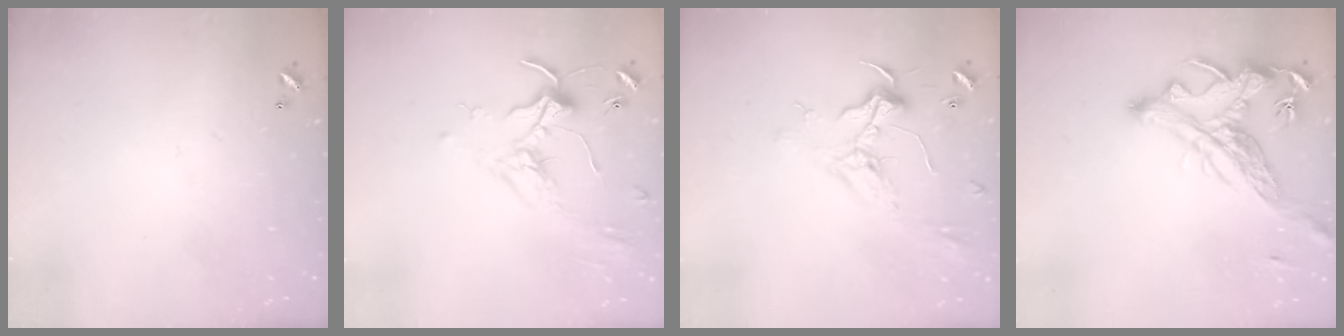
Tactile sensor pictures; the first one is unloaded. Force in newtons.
{"total": 1.6, "press": 1.6, "slide": 0.4}
{"total": 2.5, "press": 2.3, "slide": 0.8}
{"total": 4.1, "press": 3.9, "slide": 1.2}